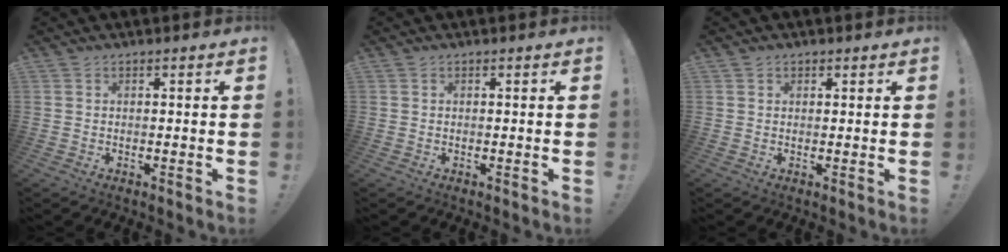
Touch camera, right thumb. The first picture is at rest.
{"total": 0.0}
{"total": 0.9, "force": [0.6, 0.7, 0.1], "torque": [0.000, -0.001, 0.011]}